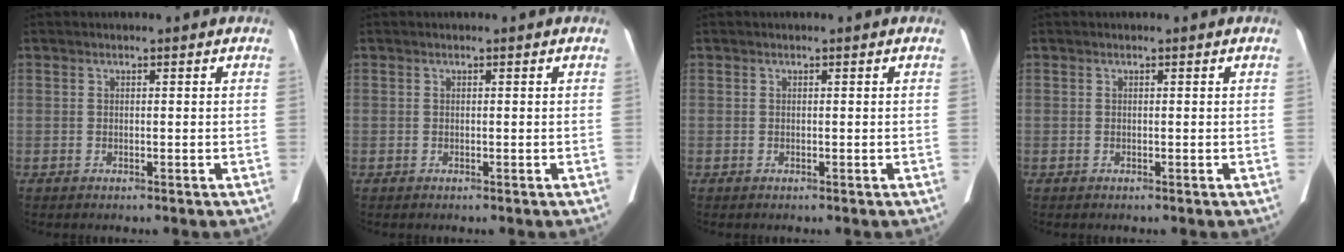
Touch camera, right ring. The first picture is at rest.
{"total": 0.0}
{"total": 0.0}
{"total": 0.0}